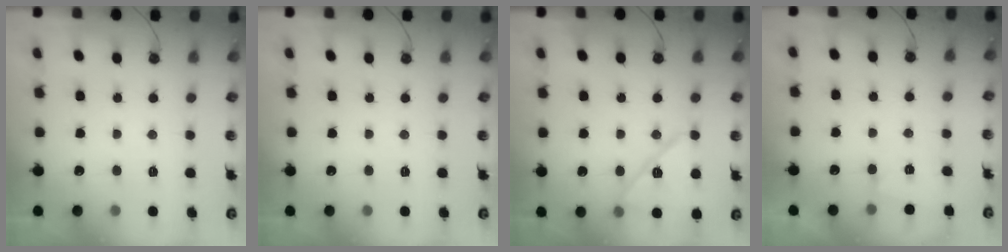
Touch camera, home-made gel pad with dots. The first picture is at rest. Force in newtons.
{"total": 0.0}
{"total": 12.5, "press": 12.5, "slide": 1.2}
{"total": 1.7, "press": 1.7, "slide": 0.5}